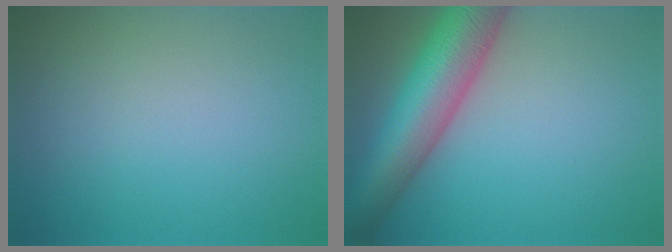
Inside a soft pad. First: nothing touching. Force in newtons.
{"total": 9.4, "press": 9.4, "slide": 0.4}